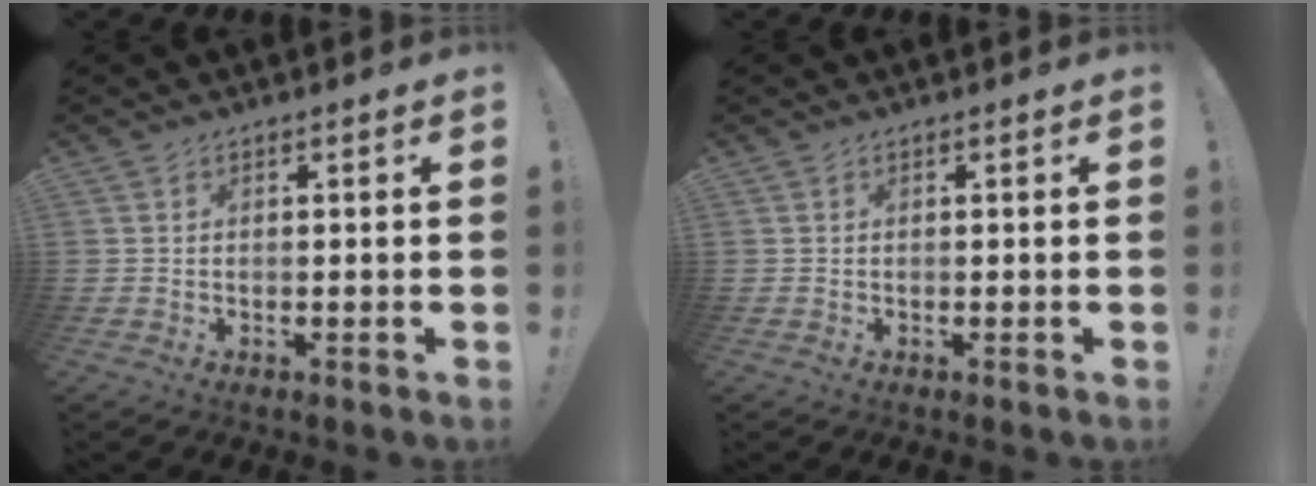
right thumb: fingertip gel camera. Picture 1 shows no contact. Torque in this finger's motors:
{"motor_torque": [0.00, 0.00, 0.00, 0.00, 0.00]}